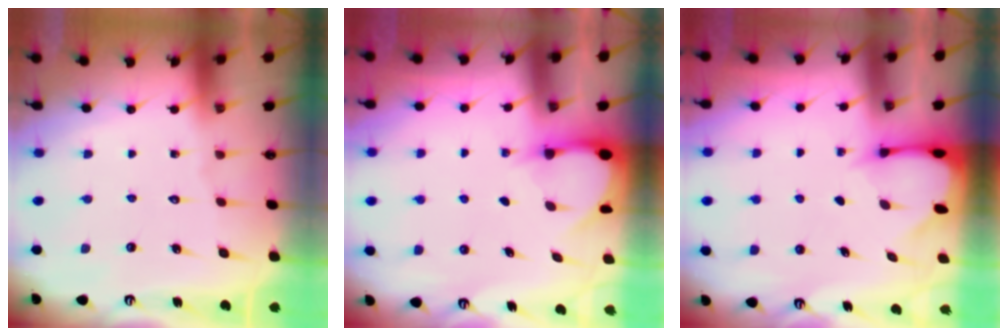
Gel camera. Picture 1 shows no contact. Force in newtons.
{"total": 2.9, "press": 2.9, "slide": 0.4}
{"total": 2.7, "press": 2.7, "slide": 0.3}